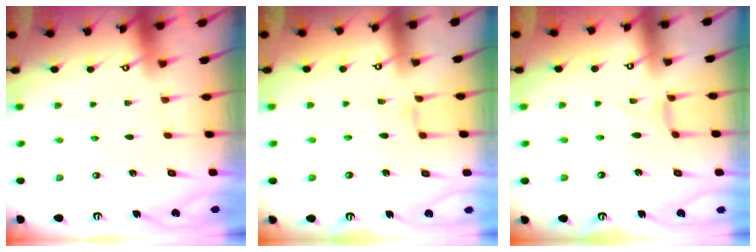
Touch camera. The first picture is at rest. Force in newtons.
{"total": 2.3, "press": 2.2, "slide": 0.6}
{"total": 0.8, "press": 0.8, "slide": 0.2}